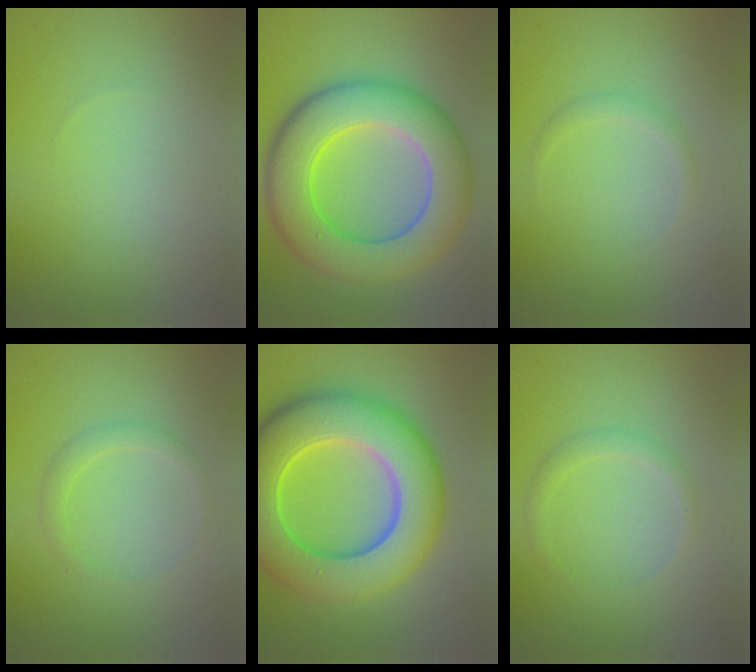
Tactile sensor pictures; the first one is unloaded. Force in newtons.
{"total": 10.7, "press": 10.7, "slide": 0.4}
{"total": 1.0, "press": 1.0, "slide": 0.0}
{"total": 1.4, "press": 1.4, "slide": 0.1}
{"total": 12.0, "press": 12.0, "slide": 0.2}
{"total": 1.2, "press": 1.2, "slide": 0.0}